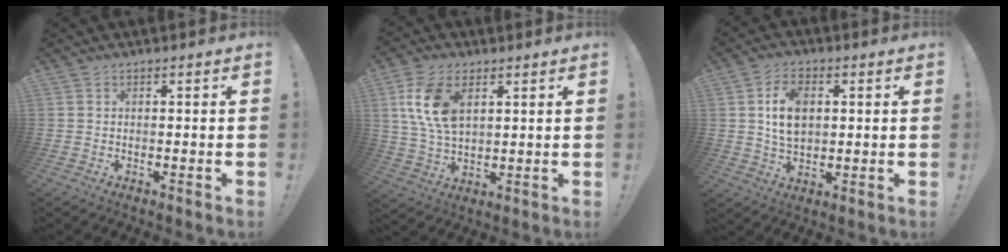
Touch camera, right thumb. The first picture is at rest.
{"total": 13.4, "force": [4.8, 8.2, 9.5], "torque": [-0.188, -0.010, 0.087]}
{"total": 9.4, "force": [1.8, 6.2, 6.9], "torque": [-0.107, -0.003, 0.029]}